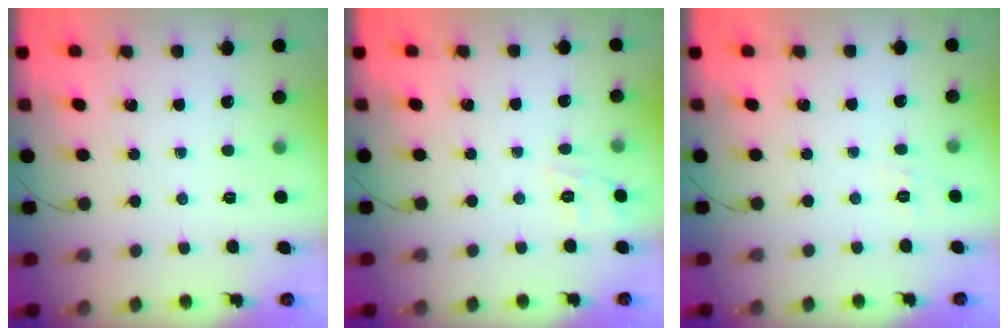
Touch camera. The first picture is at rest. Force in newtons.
{"total": 7.6, "press": 7.3, "slide": 1.8}
{"total": 2.2, "press": 1.6, "slide": 1.6}